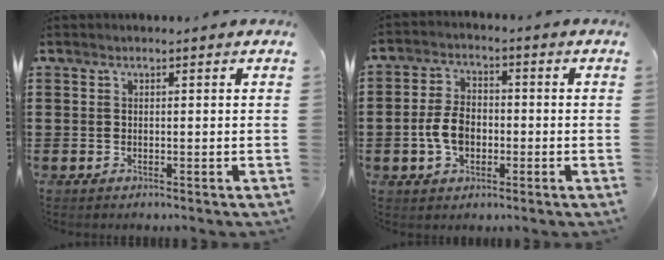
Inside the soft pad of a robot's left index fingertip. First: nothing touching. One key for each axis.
{"total": 6.1, "fx": -1.5, "fy": 4.0, "fz": 4.5, "tx": -0.107, "ty": 0.003, "tz": -0.034}